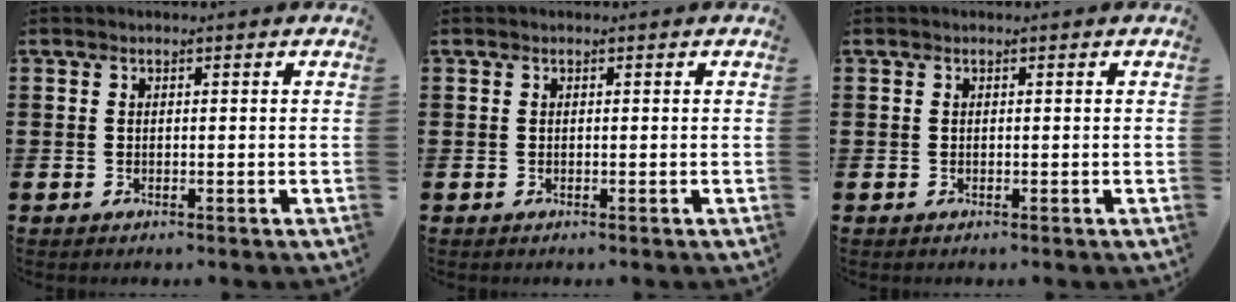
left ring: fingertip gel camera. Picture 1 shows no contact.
{"total": 0.0}
{"total": 0.0}